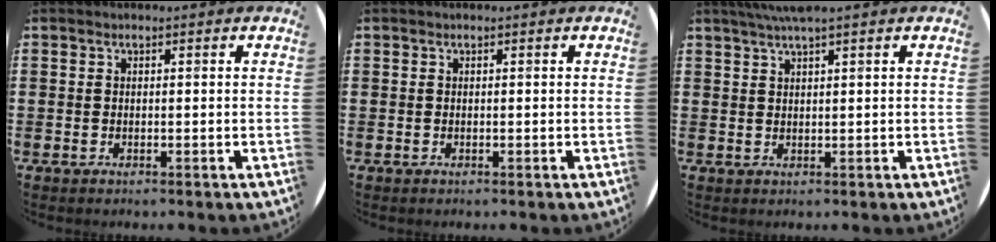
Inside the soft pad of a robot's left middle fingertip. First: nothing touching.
{"total": 0.0}
{"total": 2.6, "force": [1.9, -0.2, 1.8], "torque": [-0.036, 0.003, 0.034]}